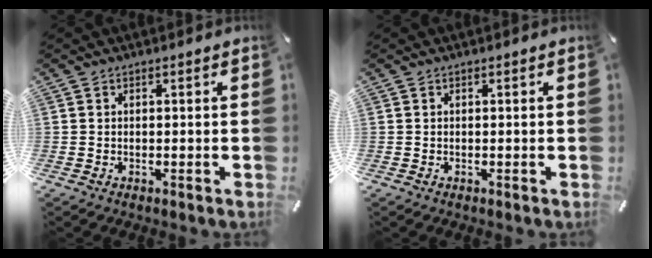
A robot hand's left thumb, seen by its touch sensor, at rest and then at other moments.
{"total": 0.0}